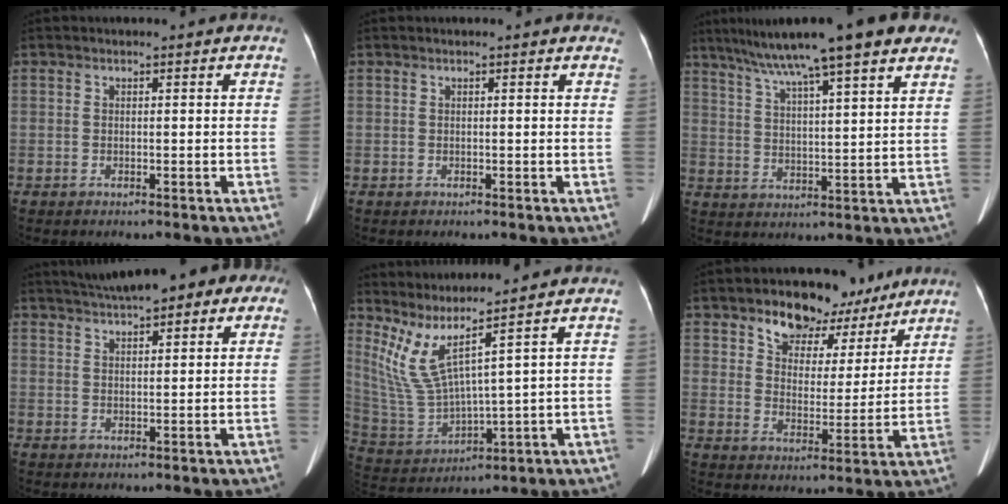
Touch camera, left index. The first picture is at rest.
{"total": 3.3, "force": [2.9, 0.7, 1.4], "torque": [-0.013, 0.019, 0.024]}
{"total": 19.0, "force": [14.3, 1.5, 12.5], "torque": [-0.200, 0.039, 0.204]}
{"total": 12.4, "force": [8.3, 3.9, 8.4], "torque": [-0.129, 0.050, 0.110]}
{"total": 8.4, "force": [5.9, -1.5, 5.8], "torque": [-0.140, -0.019, 0.139]}
{"total": 10.7, "force": [7.7, 6.1, 4.3], "torque": [-0.057, 0.020, 0.121]}